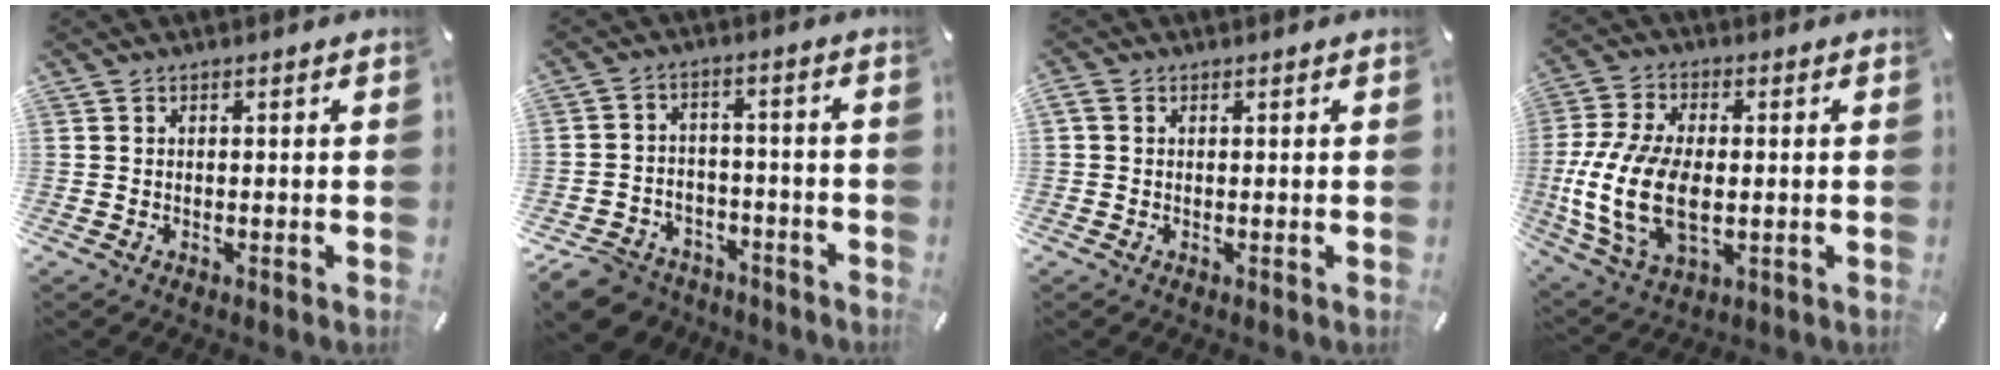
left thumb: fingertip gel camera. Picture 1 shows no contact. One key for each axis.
{"total": 8.1, "fx": -5.9, "fy": 5.0, "fz": 2.1, "tx": -0.046, "ty": 0.034, "tz": -0.111}
{"total": 1.0, "fx": 0.3, "fy": 0.7, "fz": 0.5, "tx": -0.012, "ty": 0.005, "tz": 0.004}
{"total": 16.4, "fx": -1.7, "fy": 10.0, "fz": 13.0, "tx": -0.300, "ty": -0.011, "tz": -0.033}